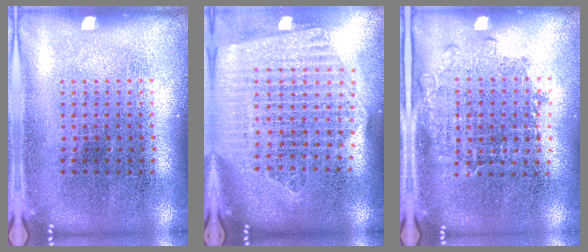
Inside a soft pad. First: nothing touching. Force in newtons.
{"total": 2.5, "press": 2.2, "slide": 1.1}
{"total": 1.3, "press": 1.1, "slide": 0.7}